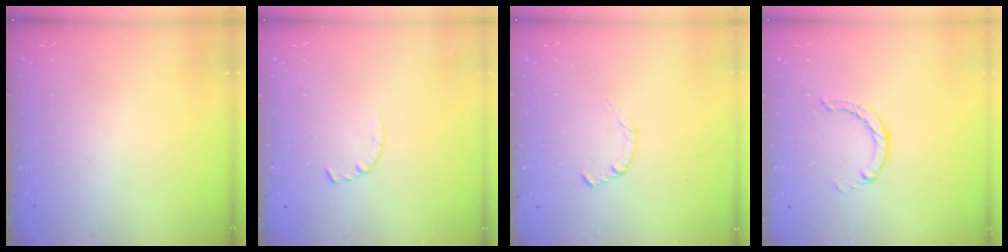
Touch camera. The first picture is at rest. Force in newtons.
{"total": 2.8, "press": 2.8, "slide": 0.4}
{"total": 2.4, "press": 2.3, "slide": 0.4}
{"total": 1.2, "press": 1.2, "slide": 0.2}